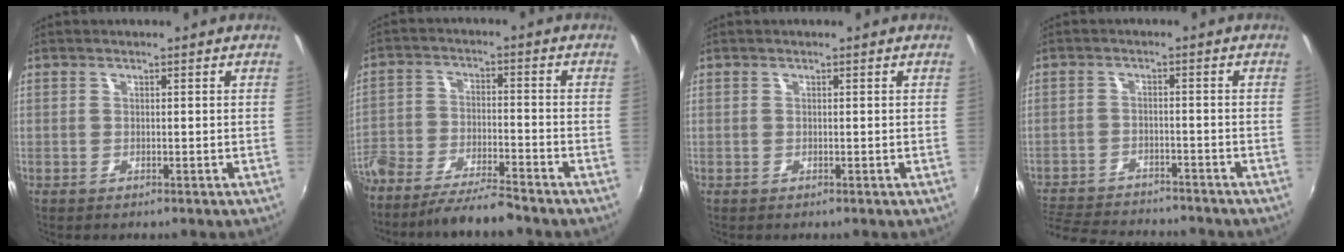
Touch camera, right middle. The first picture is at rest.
{"total": 10.6, "force": [-9.0, 1.9, 5.4], "torque": [-0.124, -0.012, -0.164]}
{"total": 0.0}
{"total": 14.9, "force": [-13.2, 4.4, 5.5], "torque": [-0.134, -0.011, -0.202]}